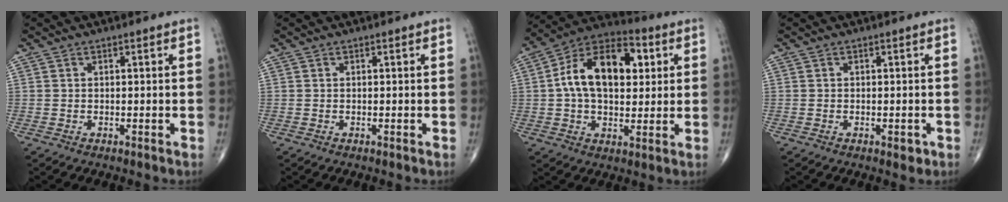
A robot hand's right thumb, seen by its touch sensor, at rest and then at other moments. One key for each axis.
{"total": 0.0}
{"total": 17.8, "fx": 3.4, "fy": 10.6, "fz": 13.9, "tx": -0.203, "ty": 0.016, "tz": 0.047}
{"total": 1.4, "fx": -0.6, "fy": 0.7, "fz": 1.0, "tx": -0.008, "ty": -0.001, "tz": -0.008}